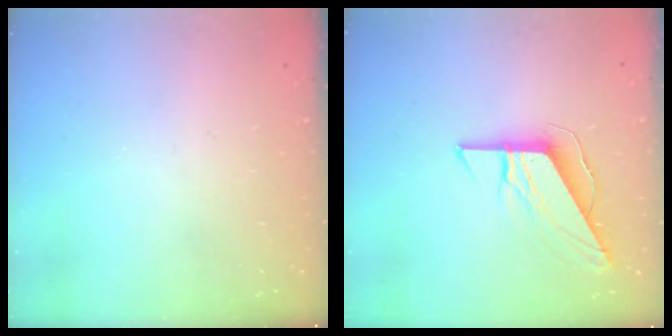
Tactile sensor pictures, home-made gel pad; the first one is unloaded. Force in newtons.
{"total": 9.1, "press": 9.1, "slide": 0.7}